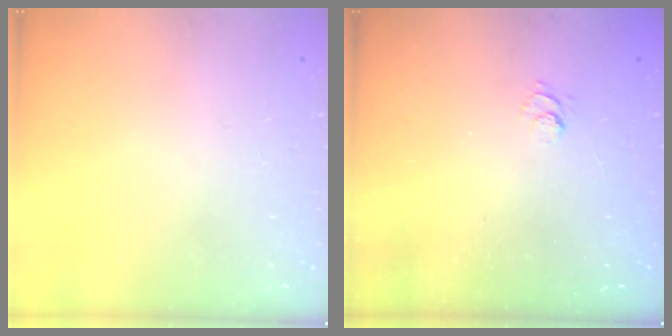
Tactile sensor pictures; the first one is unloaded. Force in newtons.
{"total": 2.5, "press": 2.0, "slide": 1.4}